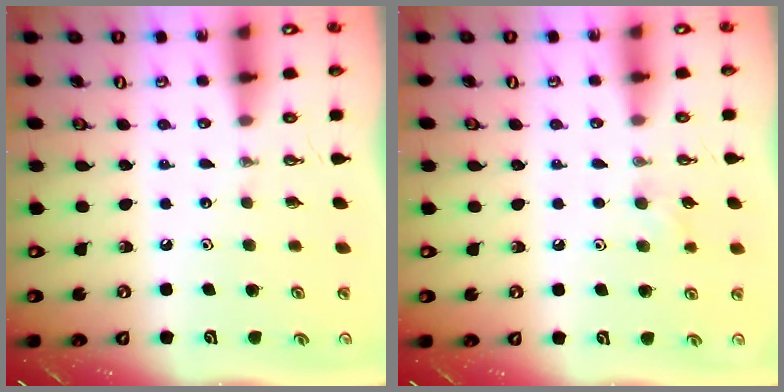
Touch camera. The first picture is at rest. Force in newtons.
{"total": 6.9, "press": 6.2, "slide": 3.0}